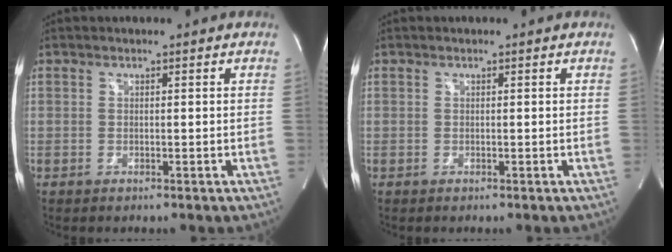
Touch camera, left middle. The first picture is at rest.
{"total": 0.0}